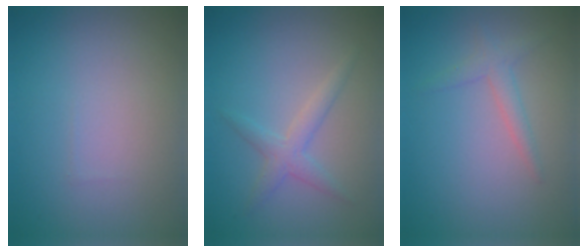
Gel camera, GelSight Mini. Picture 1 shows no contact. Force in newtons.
{"total": 2.1, "press": 2.1, "slide": 0.1}
{"total": 1.6, "press": 1.6, "slide": 0.0}